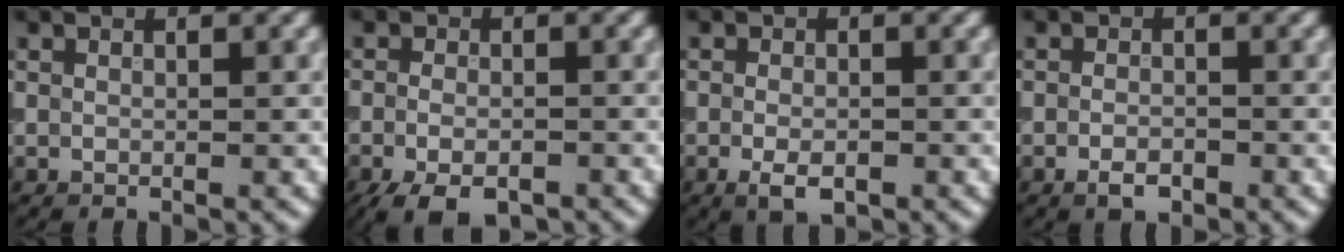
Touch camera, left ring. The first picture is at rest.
{"total": 5.3, "force": [-3.2, 2.4, 3.4], "torque": [-0.061, -0.010, -0.059]}
{"total": 2.4, "force": [-1.0, 1.2, 1.9], "torque": [-0.035, -0.006, -0.018]}
{"total": 1.6, "force": [-0.9, 0.8, 1.1], "torque": [-0.019, -0.001, -0.018]}